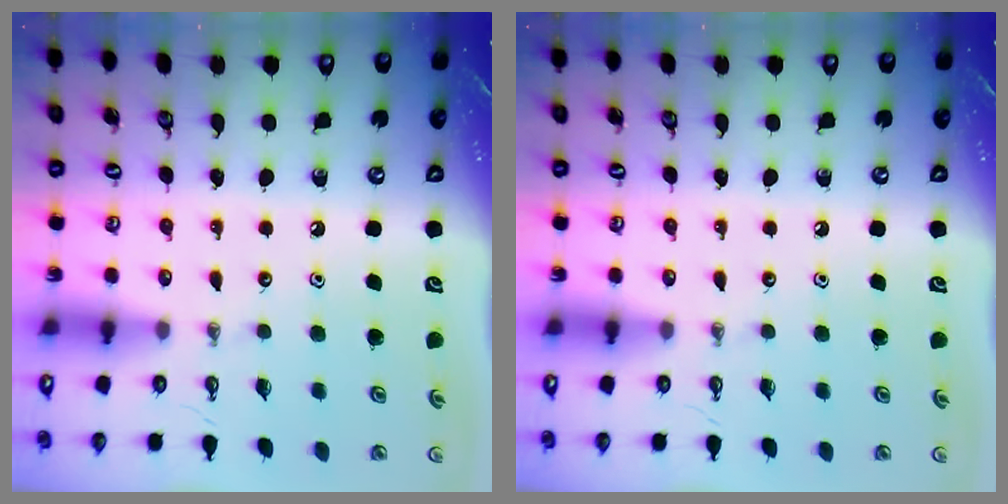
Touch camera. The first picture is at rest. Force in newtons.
{"total": 0.0}